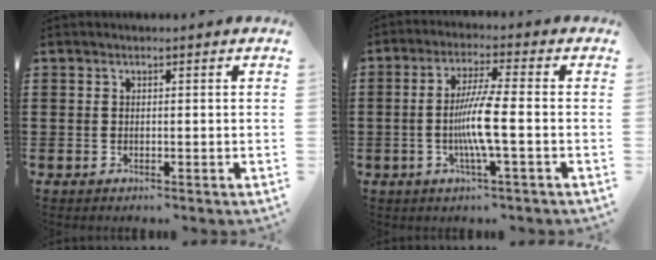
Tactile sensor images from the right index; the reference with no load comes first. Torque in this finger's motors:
{"motor_torque": [2.14, 0.00, 0.50, 0.15]}